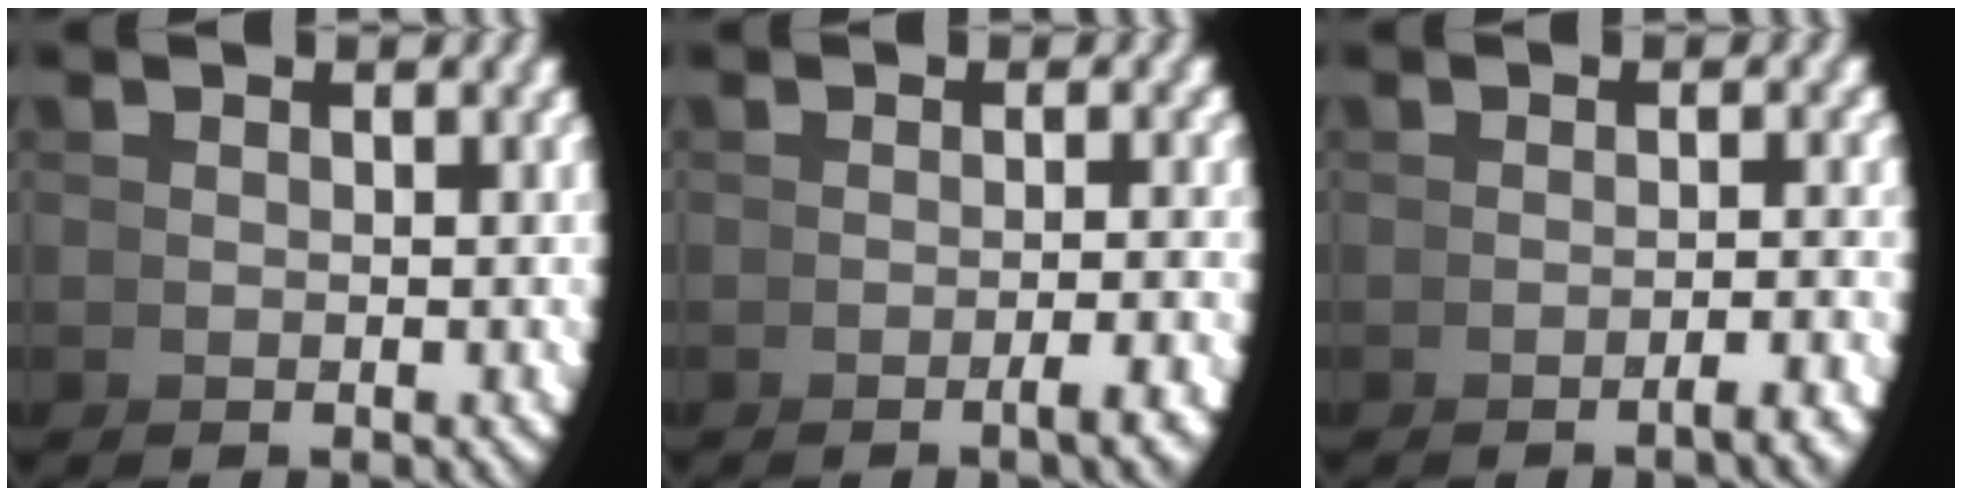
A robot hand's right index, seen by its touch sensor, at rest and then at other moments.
{"total": 2.9, "force": [-1.5, 0.6, 2.5], "torque": [-0.017, 0.015, -0.031]}
{"total": 2.4, "force": [-1.3, 0.5, 1.9], "torque": [-0.012, 0.014, -0.029]}